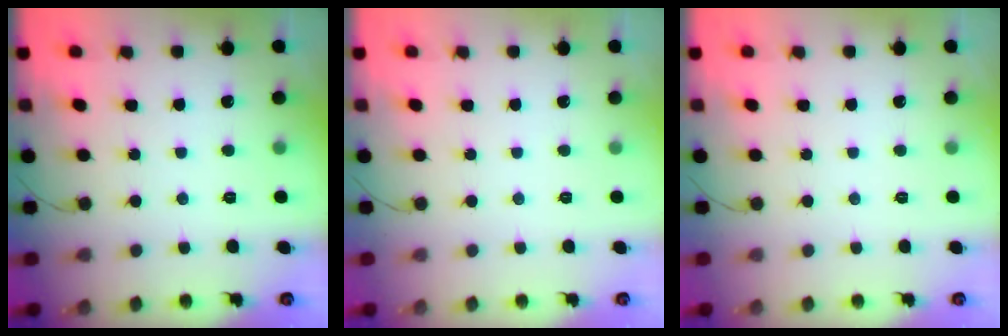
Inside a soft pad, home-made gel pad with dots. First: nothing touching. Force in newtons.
{"total": 0.0}
{"total": 0.0}